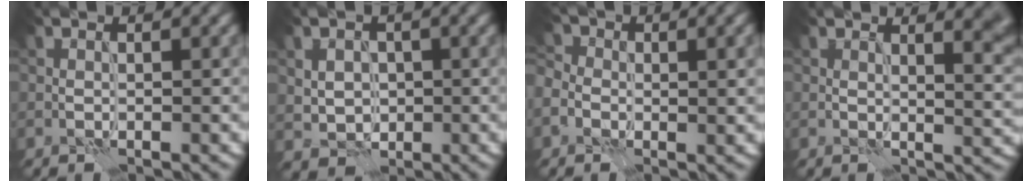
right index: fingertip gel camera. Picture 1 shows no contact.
{"total": 2.5, "force": [0.0, 2.2, 1.0], "torque": [-0.019, -0.005, 0.008]}
{"total": 4.9, "force": [-0.4, 3.4, 3.5], "torque": [-0.056, -0.002, -0.012]}
{"total": 6.8, "force": [3.6, 2.6, 5.1], "torque": [-0.026, 0.014, 0.045]}